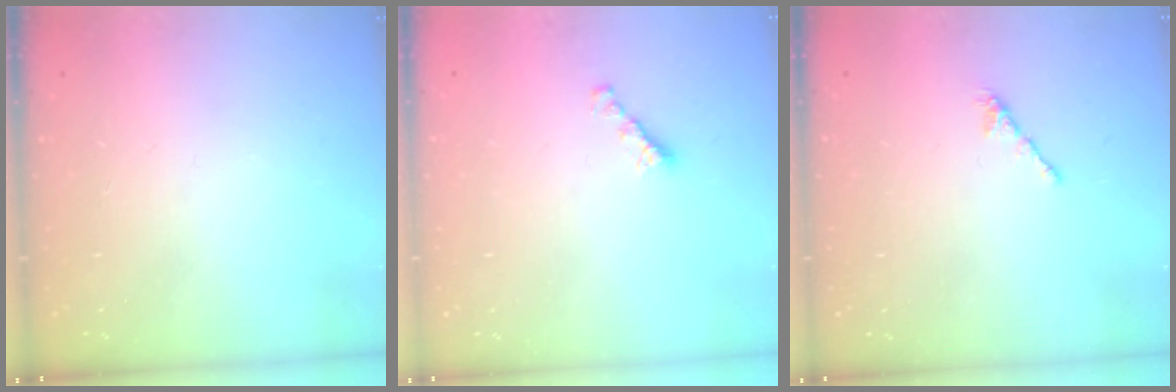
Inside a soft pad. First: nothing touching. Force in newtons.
{"total": 2.7, "press": 2.6, "slide": 0.7}
{"total": 2.1, "press": 2.0, "slide": 0.7}